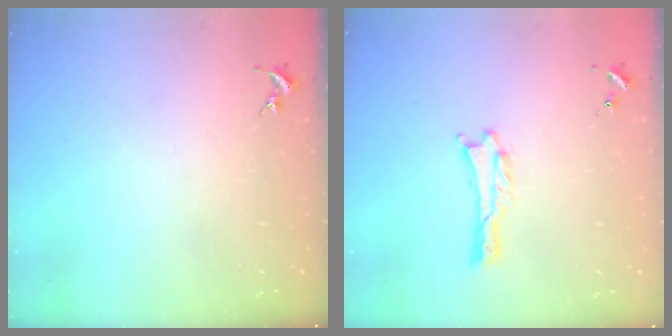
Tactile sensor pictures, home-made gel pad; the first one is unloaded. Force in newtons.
{"total": 0.6, "press": 0.6, "slide": 0.1}